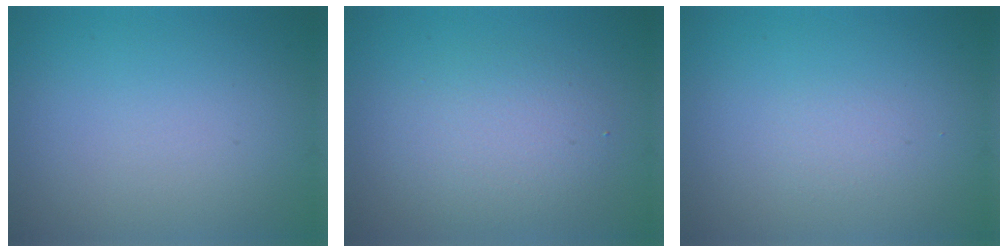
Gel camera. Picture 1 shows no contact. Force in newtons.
{"total": 3.3, "press": 3.3, "slide": 0.4}
{"total": 0.8, "press": 0.8, "slide": 0.1}